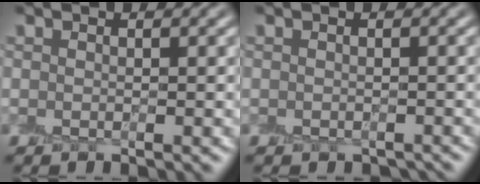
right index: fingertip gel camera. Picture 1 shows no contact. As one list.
[{"total": 0.8, "force": [-0.8, 0.3, 0.1], "torque": [-0.002, -0.011, -0.012]}]